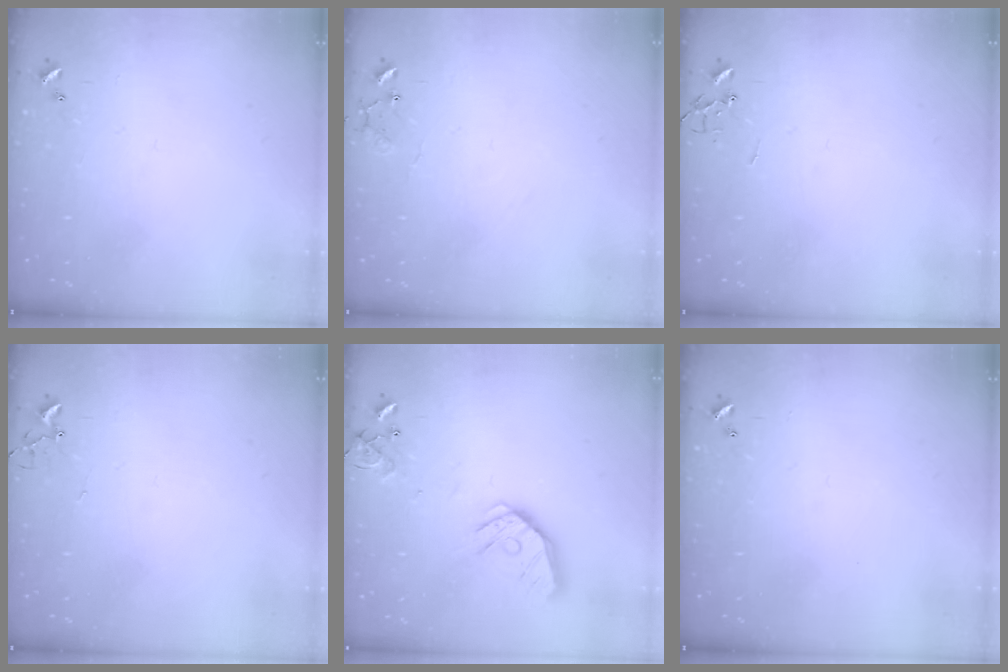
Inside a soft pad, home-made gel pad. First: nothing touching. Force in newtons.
{"total": 8.6, "press": 8.6, "slide": 0.5}
{"total": 0.0}
{"total": 5.1, "press": 5.1, "slide": 0.3}
{"total": 15.8, "press": 15.5, "slide": 2.5}
{"total": 0.0}